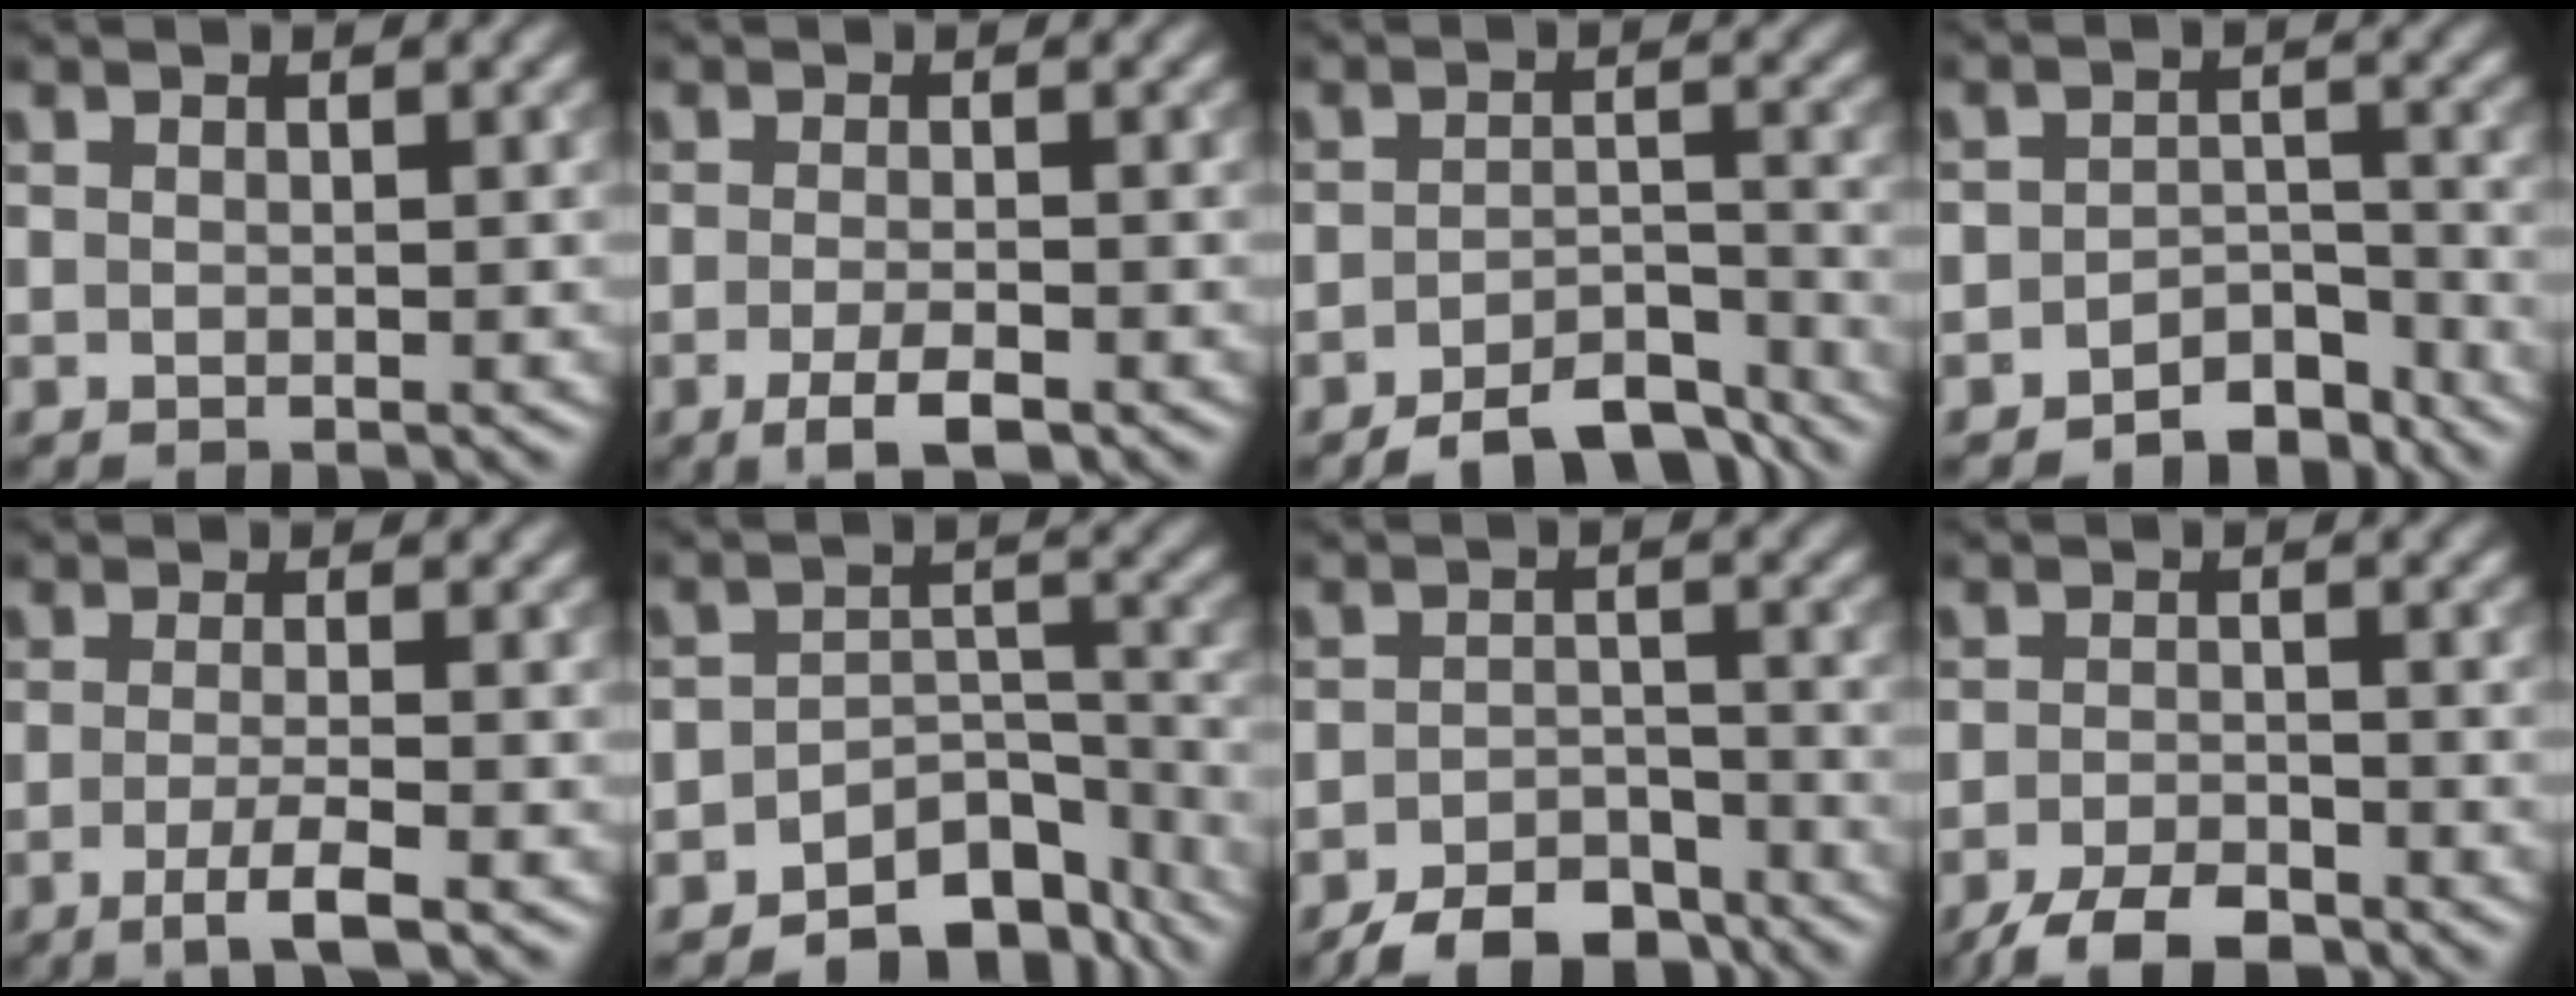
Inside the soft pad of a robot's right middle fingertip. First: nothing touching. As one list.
[{"total": 2.9, "force": [-1.5, 0.7, 2.3], "torque": [-0.042, -0.003, -0.028]}, {"total": 6.3, "force": [-5.1, 2.1, 3.0], "torque": [-0.042, -0.005, -0.073]}, {"total": 4.0, "force": [-3.4, 1.7, 1.2], "torque": [-0.003, 0.004, -0.054]}, {"total": 3.3, "force": [-1.4, 0.7, 2.9], "torque": [-0.047, -0.001, -0.031]}, {"total": 7.0, "force": [-5.3, 3.4, 2.9], "torque": [-0.022, -0.008, -0.081]}, {"total": 6.5, "force": [-5.3, 2.5, 2.8], "torque": [-0.038, -0.010, -0.085]}, {"total": 4.8, "force": [-3.7, 1.5, 2.5], "torque": [-0.038, -0.004, -0.068]}]